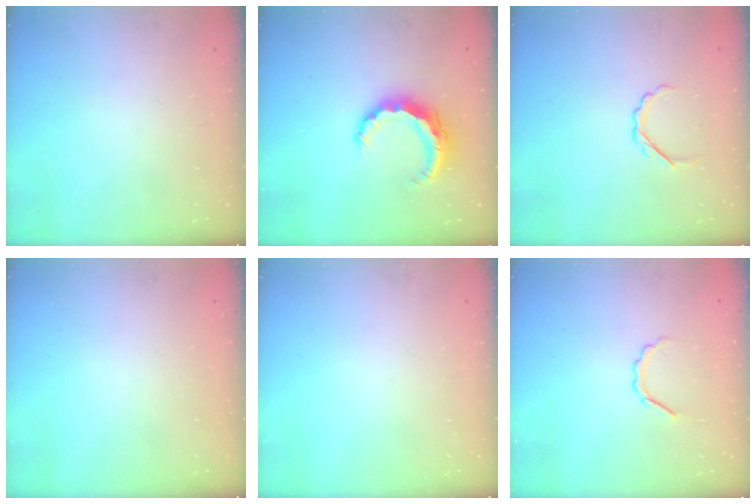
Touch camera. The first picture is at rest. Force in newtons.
{"total": 8.3, "press": 8.3, "slide": 0.2}
{"total": 3.5, "press": 3.4, "slide": 0.8}
{"total": 0.0}
{"total": 0.0}
{"total": 3.6, "press": 3.5, "slide": 0.7}